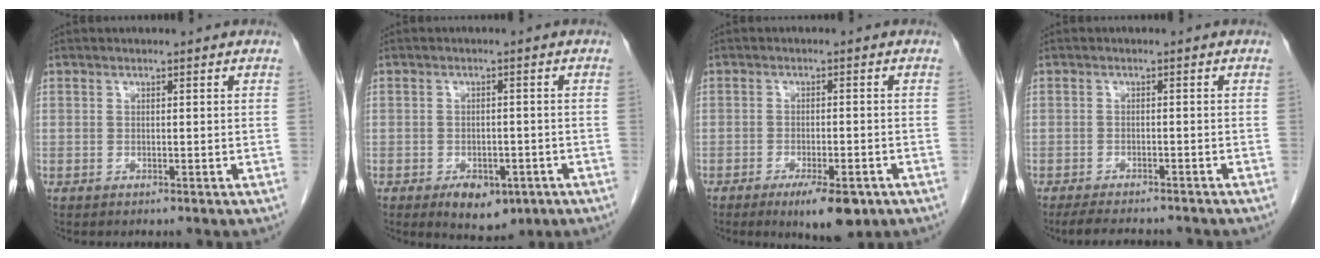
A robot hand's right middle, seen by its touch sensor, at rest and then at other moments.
{"total": 6.5, "force": [-3.7, 3.6, 4.0], "torque": [-0.052, 0.000, -0.044]}
{"total": 7.0, "force": [-4.2, 1.9, 5.3], "torque": [-0.075, -0.009, -0.056]}
{"total": 7.8, "force": [-7.1, 1.6, 3.0], "torque": [-0.043, -0.011, -0.101]}